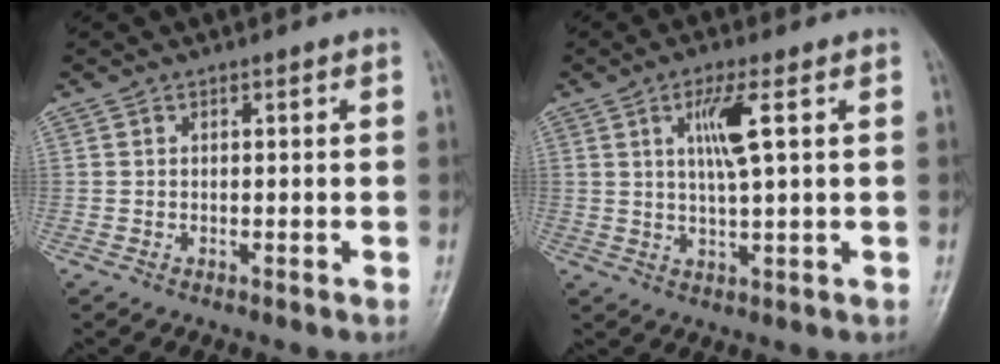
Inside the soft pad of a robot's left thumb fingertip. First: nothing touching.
{"total": 6.4, "force": [1.9, 1.0, 6.0], "torque": [-0.121, -0.008, 0.035]}